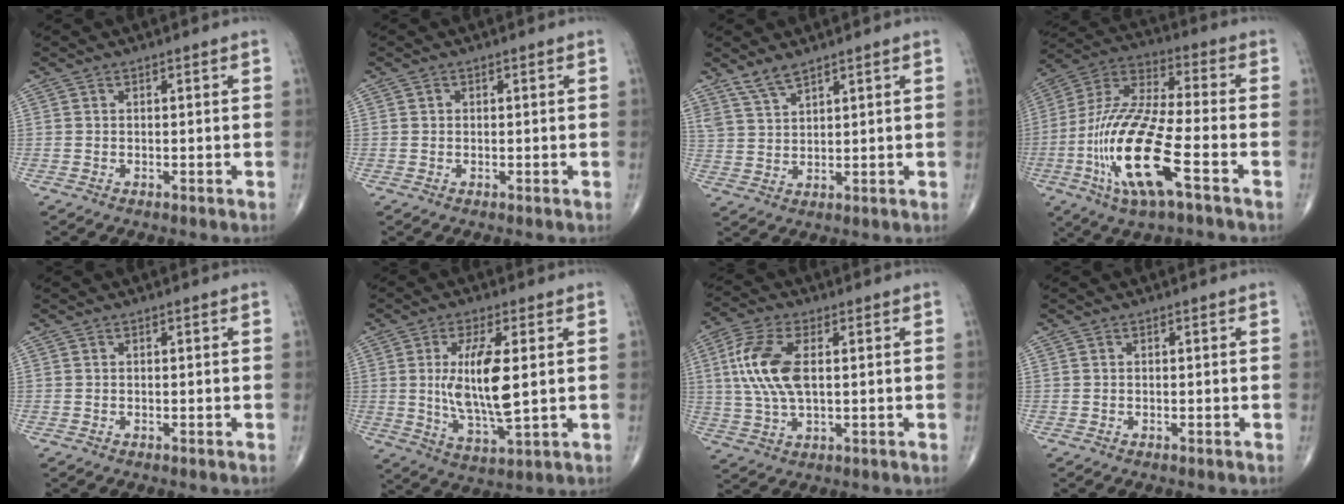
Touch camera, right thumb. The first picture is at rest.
{"total": 0.5, "force": [0.1, 0.5, 0.1], "torque": [0.001, 0.002, 0.001]}
{"total": 4.4, "force": [3.6, 1.2, 2.2], "torque": [-0.044, -0.017, 0.079]}
{"total": 20.6, "force": [-7.0, 5.6, 18.5], "torque": [-0.402, 0.022, -0.127]}
{"total": 0.0}
{"total": 12.6, "force": [1.5, 3.9, 11.9], "torque": [-0.225, -0.020, 0.034]}
{"total": 11.9, "force": [1.9, 5.8, 10.2], "torque": [-0.228, 0.004, 0.039]}
{"total": 0.0}